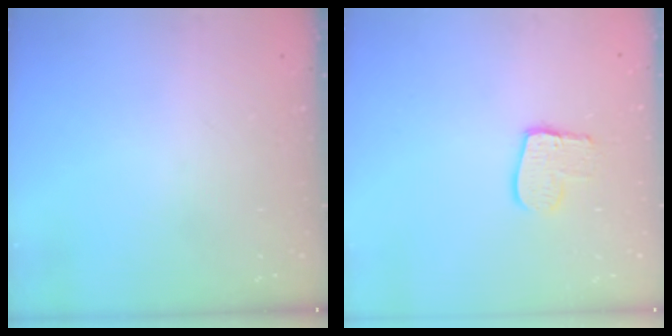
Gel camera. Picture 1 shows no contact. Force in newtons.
{"total": 9.9, "press": 9.9, "slide": 0.8}